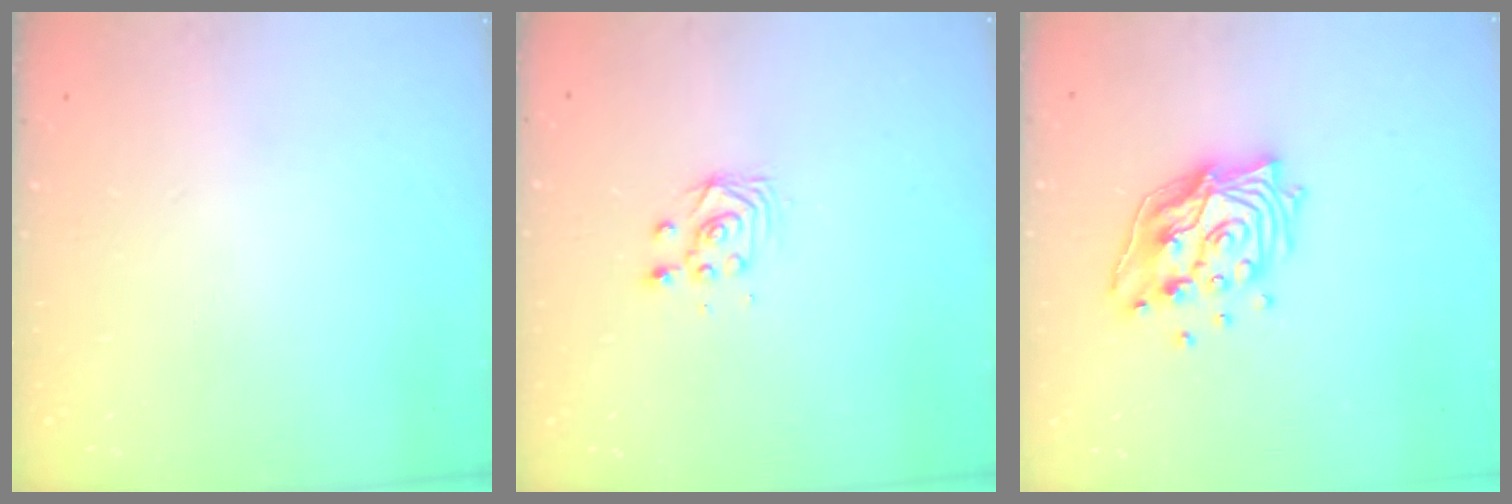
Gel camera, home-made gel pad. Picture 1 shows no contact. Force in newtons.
{"total": 3.0, "press": 3.0, "slide": 0.2}
{"total": 14.9, "press": 14.8, "slide": 1.4}